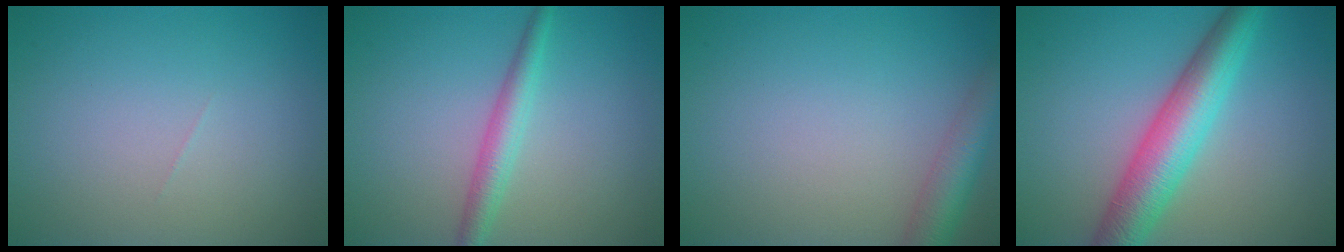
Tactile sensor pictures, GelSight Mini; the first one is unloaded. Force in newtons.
{"total": 2.6, "press": 2.6, "slide": 0.0}
{"total": 3.7, "press": 3.7, "slide": 0.2}
{"total": 6.7, "press": 6.7, "slide": 0.1}